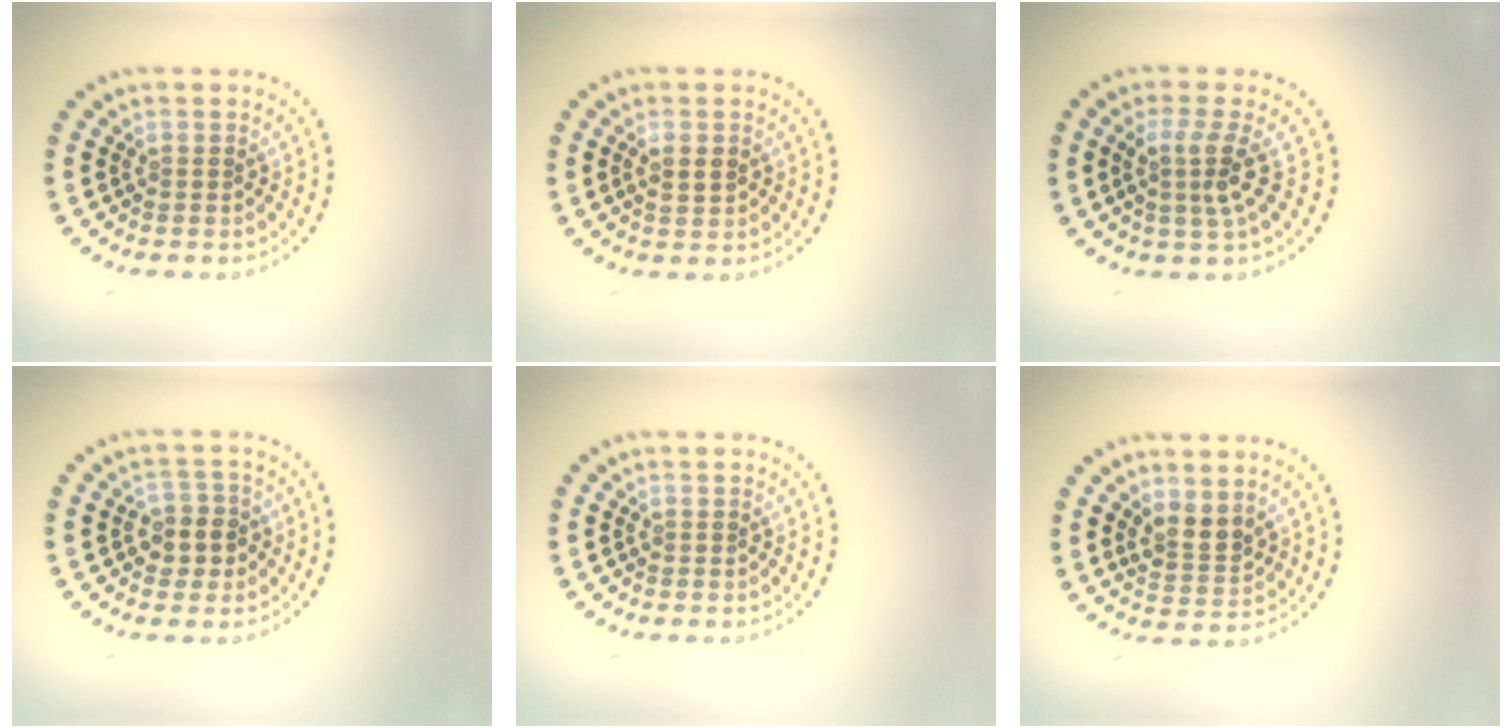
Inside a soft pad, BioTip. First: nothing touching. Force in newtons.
{"total": 1.3, "press": 1.2, "slide": 0.2}
{"total": 2.7, "press": 2.0, "slide": 1.8}
{"total": 2.6, "press": 2.4, "slide": 1.1}
{"total": 0.0}
{"total": 2.5, "press": 2.2, "slide": 1.2}